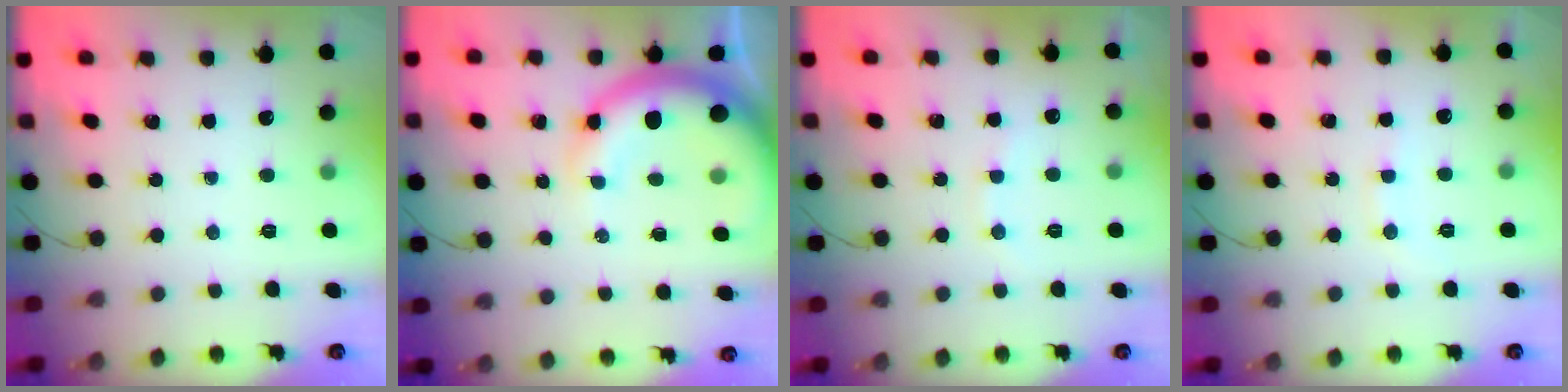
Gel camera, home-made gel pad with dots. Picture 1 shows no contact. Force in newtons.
{"total": 10.9, "press": 10.7, "slide": 2.4}
{"total": 7.3, "press": 7.2, "slide": 1.4}
{"total": 5.9, "press": 5.9, "slide": 0.9}